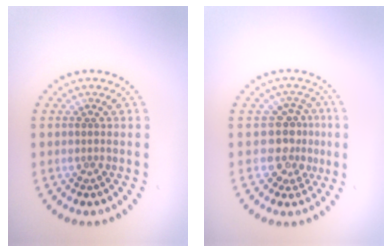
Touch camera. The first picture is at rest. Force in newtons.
{"total": 3.1, "press": 2.5, "slide": 1.9}